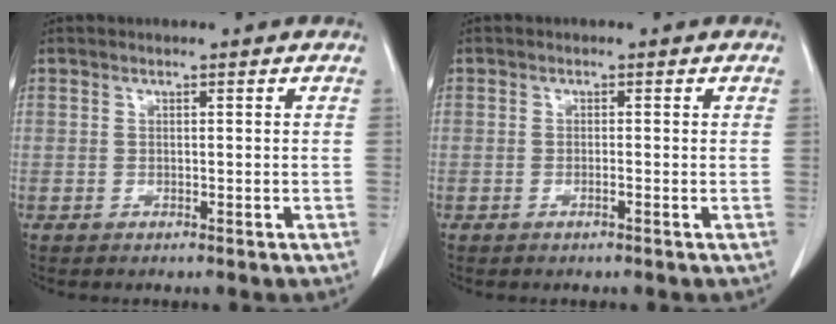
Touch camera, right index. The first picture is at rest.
{"total": 0.7, "force": [-0.3, -0.1, 0.6], "torque": [-0.013, 0.000, -0.004]}